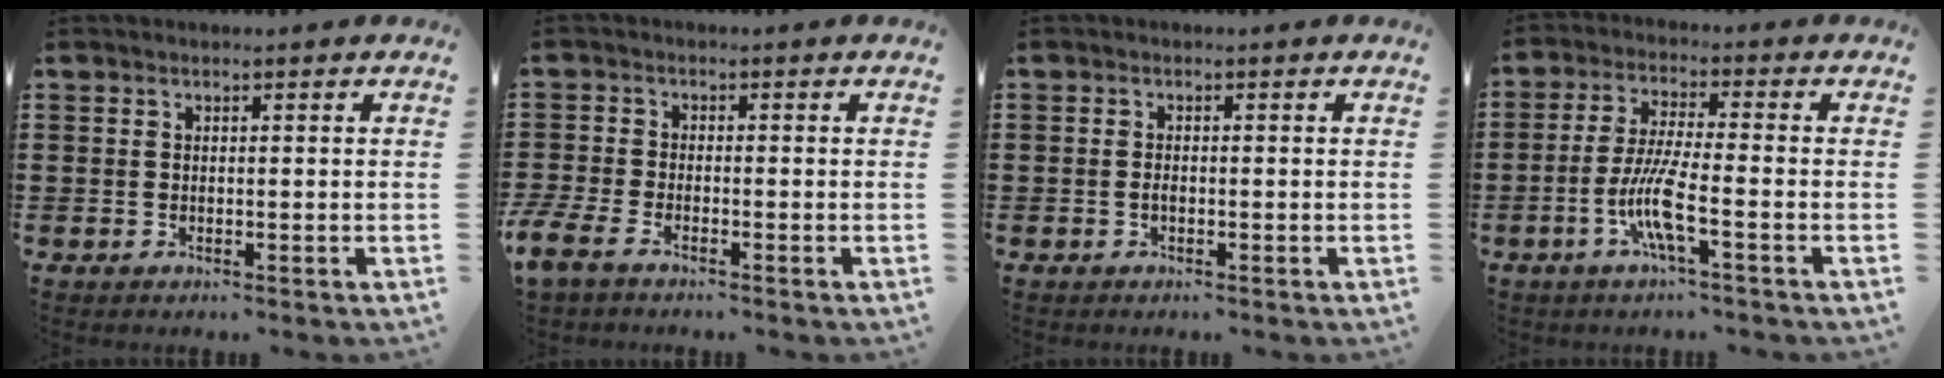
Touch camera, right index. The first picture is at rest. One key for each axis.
{"total": 2.6, "fx": -2.3, "fy": 0.6, "fz": 1.1, "tx": -0.050, "ty": -0.007, "tz": -0.056}
{"total": 0.6, "fx": -0.3, "fy": 0.2, "fz": 0.5, "tx": -0.011, "ty": -0.005, "tz": -0.004}
{"total": 7.8, "fx": -3.1, "fy": 0.9, "fz": 7.1, "tx": -0.158, "ty": -0.013, "tz": -0.066}